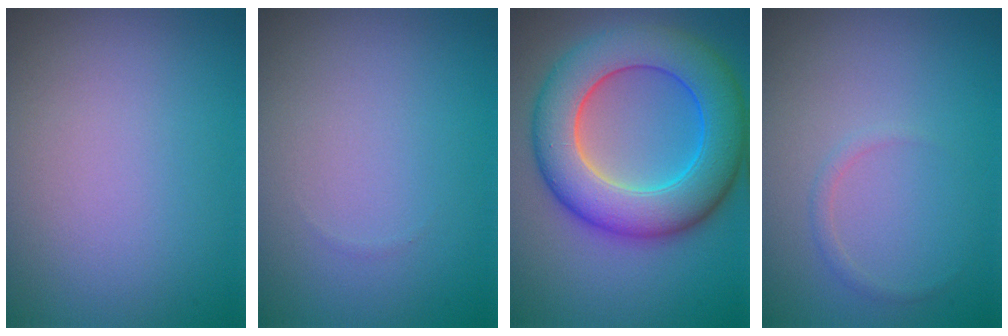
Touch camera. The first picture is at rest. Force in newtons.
{"total": 0.0}
{"total": 10.2, "press": 10.2, "slide": 0.2}
{"total": 0.7, "press": 0.7, "slide": 0.1}